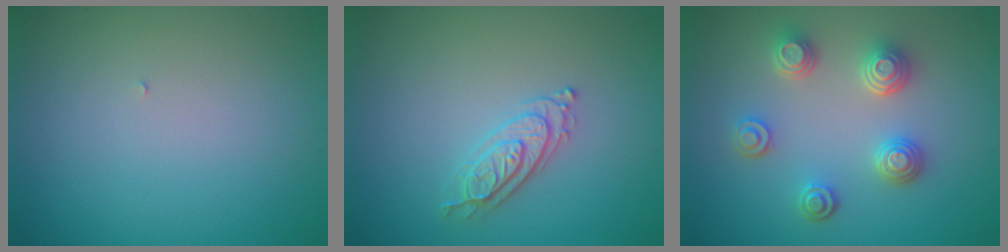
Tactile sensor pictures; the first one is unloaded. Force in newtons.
{"total": 2.2, "press": 2.2, "slide": 0.4}
{"total": 3.8, "press": 3.2, "slide": 1.9}